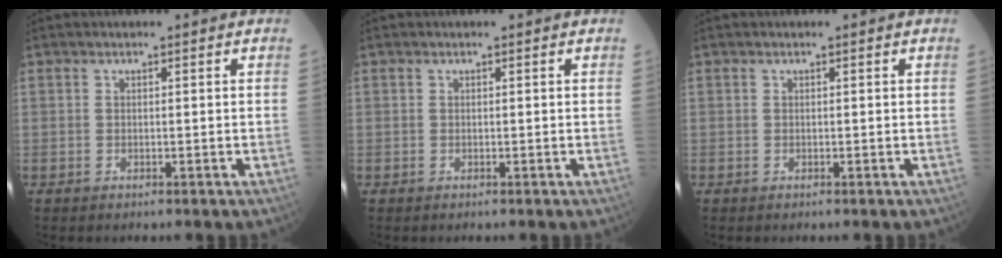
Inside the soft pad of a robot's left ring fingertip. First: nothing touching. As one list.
[{"total": 0.0}, {"total": 0.0}]